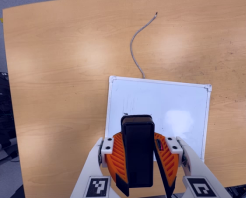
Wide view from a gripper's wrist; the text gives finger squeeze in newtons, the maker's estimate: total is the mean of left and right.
{"total": 9.5, "left": 9.4, "right": 9.6}